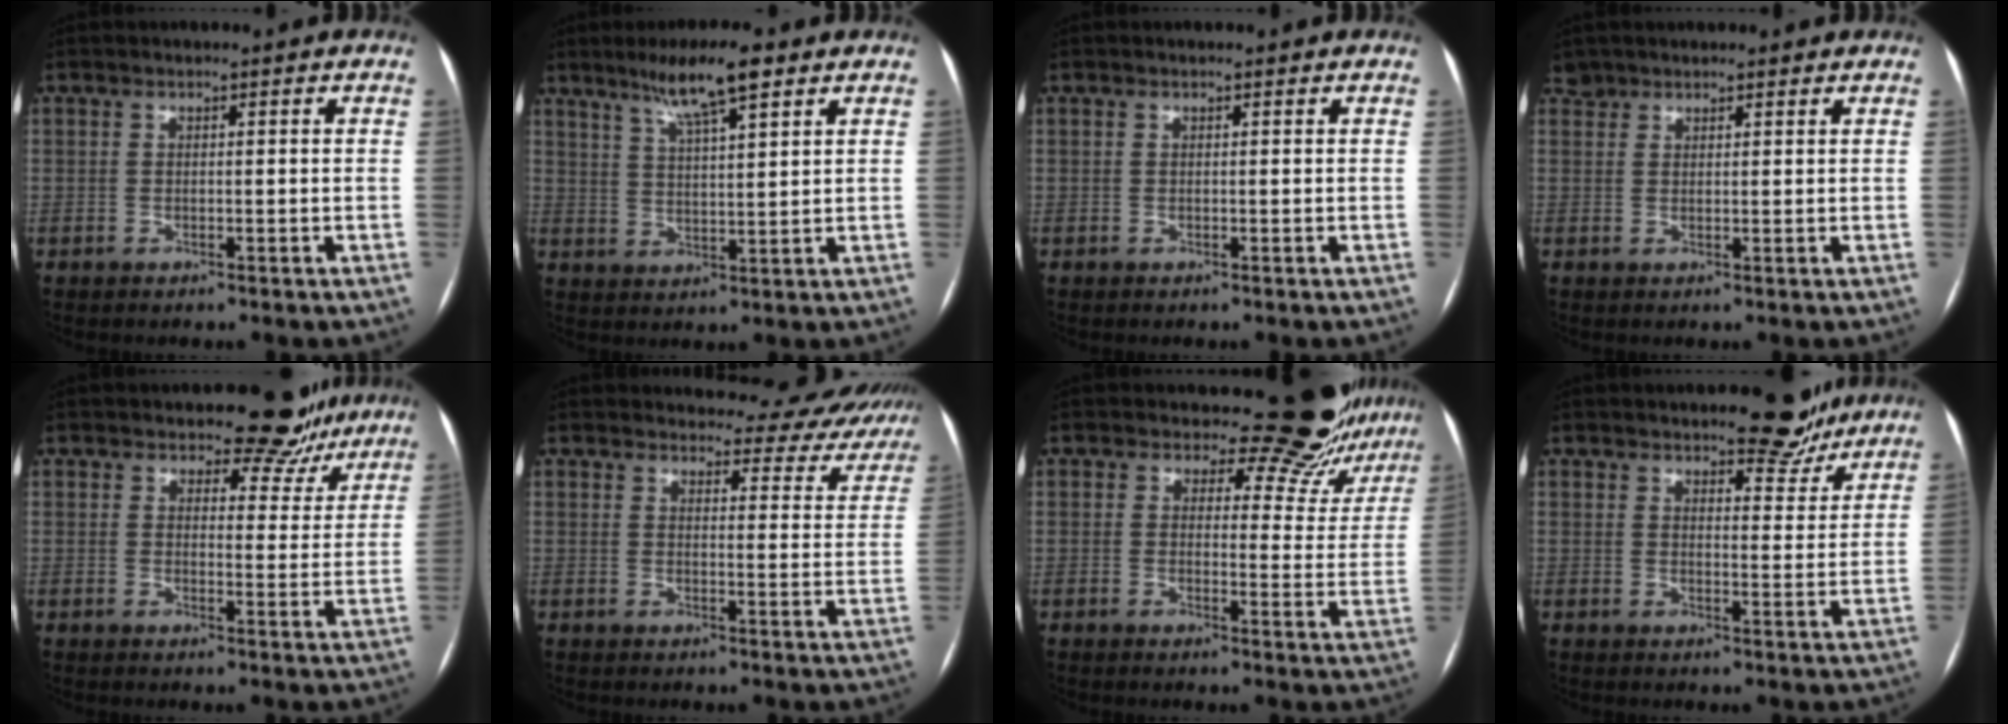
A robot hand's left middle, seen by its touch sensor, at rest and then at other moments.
{"total": 8.3, "force": [5.5, 0.7, 6.1], "torque": [-0.110, 0.008, 0.095]}
{"total": 0.0}
{"total": 2.5, "force": [2.1, 1.3, -0.4], "torque": [0.012, 0.014, 0.032]}
{"total": 8.4, "force": [7.2, 4.0, 1.7], "torque": [0.005, -0.013, 0.073]}
{"total": 15.2, "force": [14.5, 4.0, 1.8], "torque": [0.016, -0.052, 0.135]}
{"total": 11.4, "force": [10.8, 2.9, 2.1], "torque": [-0.005, -0.053, 0.102]}
{"total": 6.9, "force": [6.0, 2.3, 2.5], "torque": [-0.023, -0.010, 0.074]}